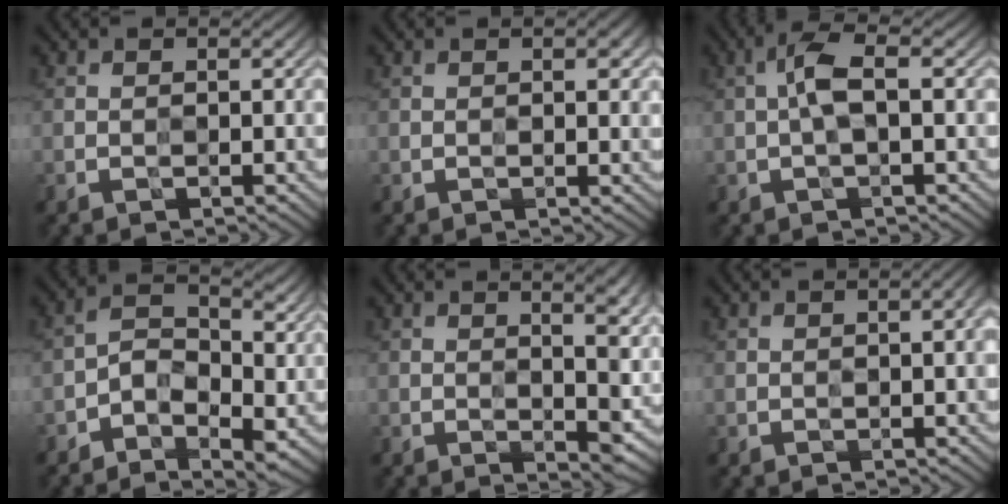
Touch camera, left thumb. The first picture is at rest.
{"total": 1.7, "force": [0.5, 0.3, 1.6], "torque": [-0.024, 0.000, 0.007]}
{"total": 3.5, "force": [0.2, 0.9, 3.4], "torque": [-0.074, 0.013, -0.003]}
{"total": 5.3, "force": [-2.0, 3.1, 3.8], "torque": [-0.065, 0.000, -0.045]}
{"total": 7.1, "force": [1.9, 1.9, 6.6], "torque": [-0.082, 0.001, 0.028]}
{"total": 3.0, "force": [0.3, 0.6, 2.9], "torque": [-0.040, 0.005, 0.003]}